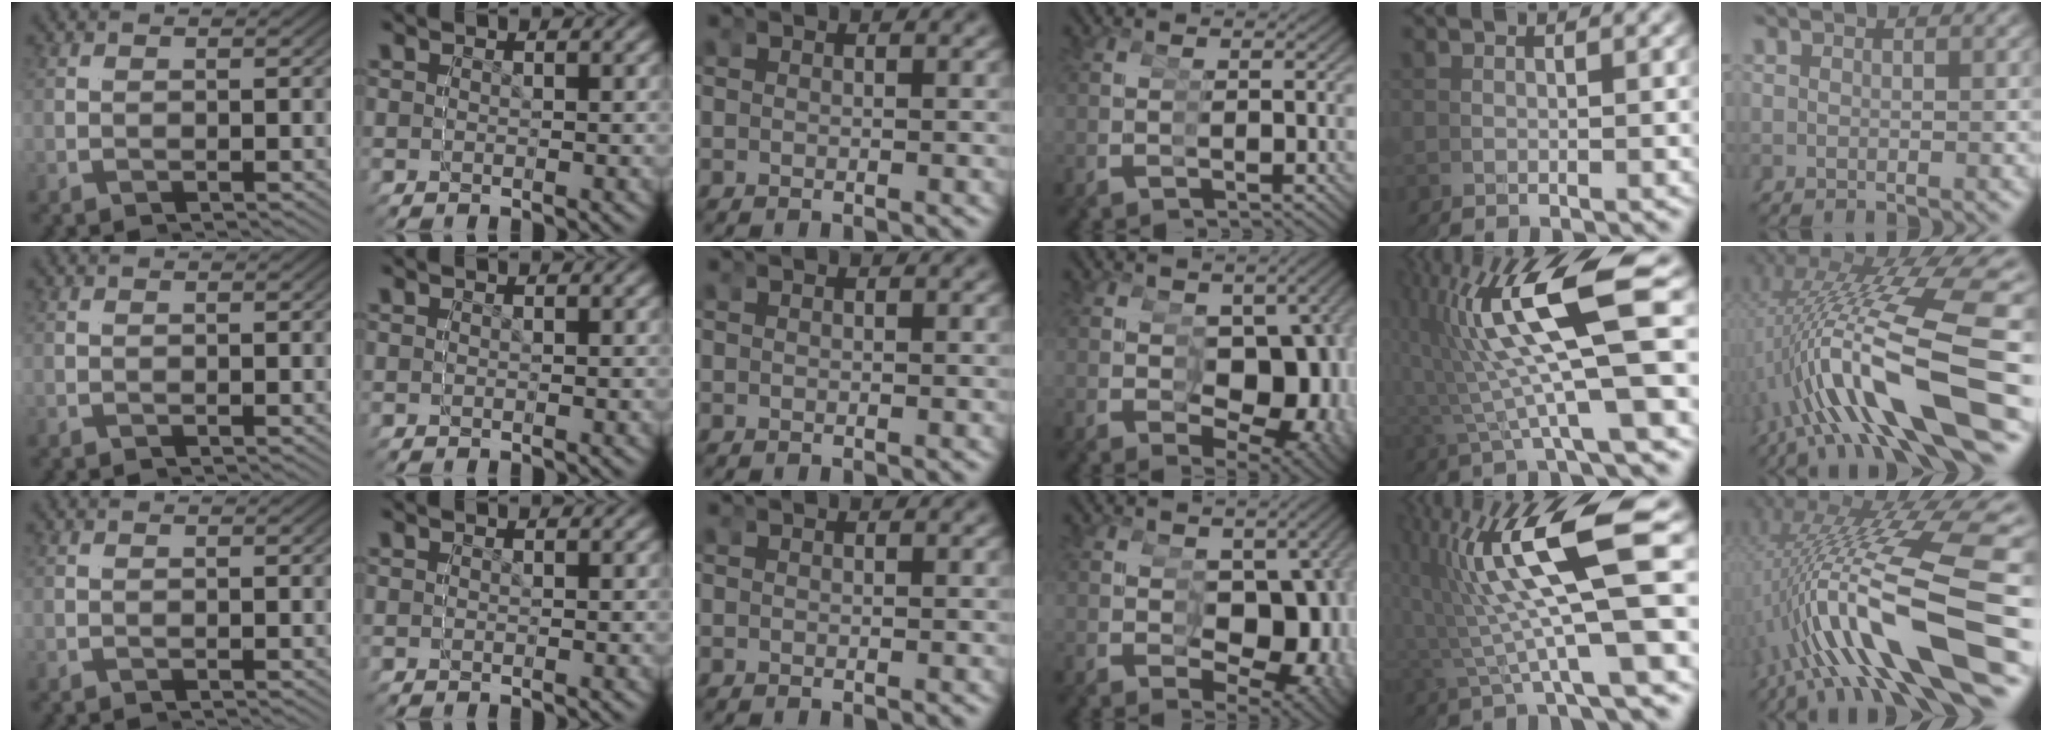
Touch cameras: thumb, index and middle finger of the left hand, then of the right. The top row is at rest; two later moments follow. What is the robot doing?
{"motion": "grasp_and_lifting", "object": "condiment"}